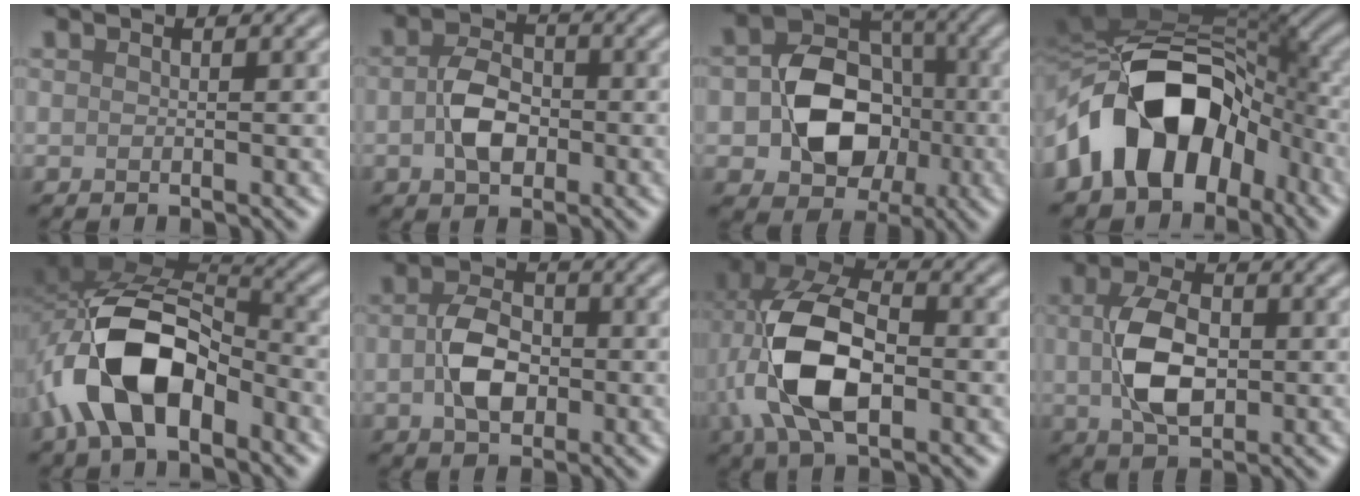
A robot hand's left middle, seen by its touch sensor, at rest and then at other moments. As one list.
[{"total": 4.2, "force": [-0.5, 2.8, 3.1], "torque": [-0.059, 0.004, -0.012]}, {"total": 8.6, "force": [-1.4, 6.5, 5.5], "torque": [-0.085, 0.008, -0.026]}, {"total": 14.3, "force": [-4.5, 9.3, 9.9], "torque": [-0.155, 0.010, -0.087]}, {"total": 11.6, "force": [-4.2, 6.3, 8.7], "torque": [-0.176, 0.006, -0.077]}, {"total": 4.6, "force": [-0.5, 3.1, 3.5], "torque": [-0.066, 0.004, -0.010]}, {"total": 10.6, "force": [-1.0, 6.0, 8.7], "torque": [-0.183, 0.009, -0.021]}, {"total": 6.1, "force": [0.0, 3.7, 4.9], "torque": [-0.102, 0.003, 0.002]}]